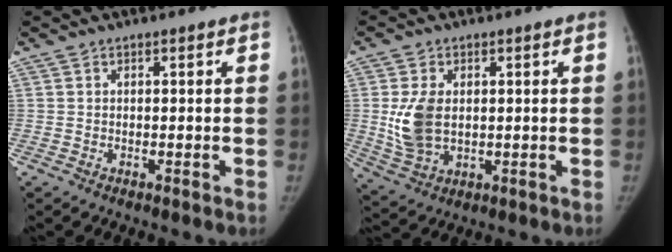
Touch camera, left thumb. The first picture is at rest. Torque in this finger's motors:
{"motor_torque": [0.11, 0.29, 0.63, -0.59, 0.06]}